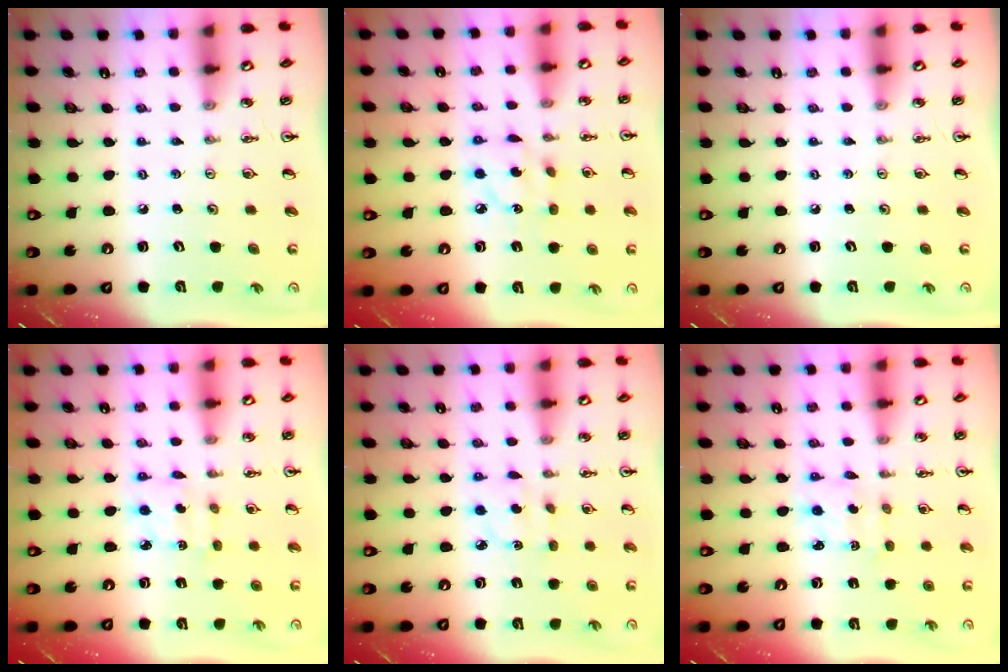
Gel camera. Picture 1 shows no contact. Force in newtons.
{"total": 7.3, "press": 7.3, "slide": 0.1}
{"total": 0.0}
{"total": 2.5, "press": 2.5, "slide": 0.1}
{"total": 2.3, "press": 2.3, "slide": 0.2}
{"total": 2.0, "press": 1.9, "slide": 0.8}